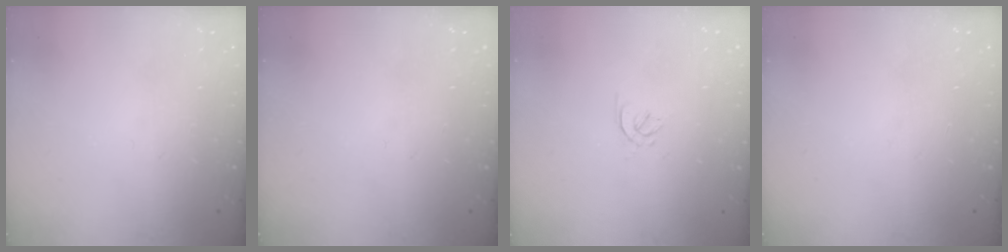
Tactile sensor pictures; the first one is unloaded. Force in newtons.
{"total": 0.0}
{"total": 1.5, "press": 1.4, "slide": 0.6}
{"total": 0.0}